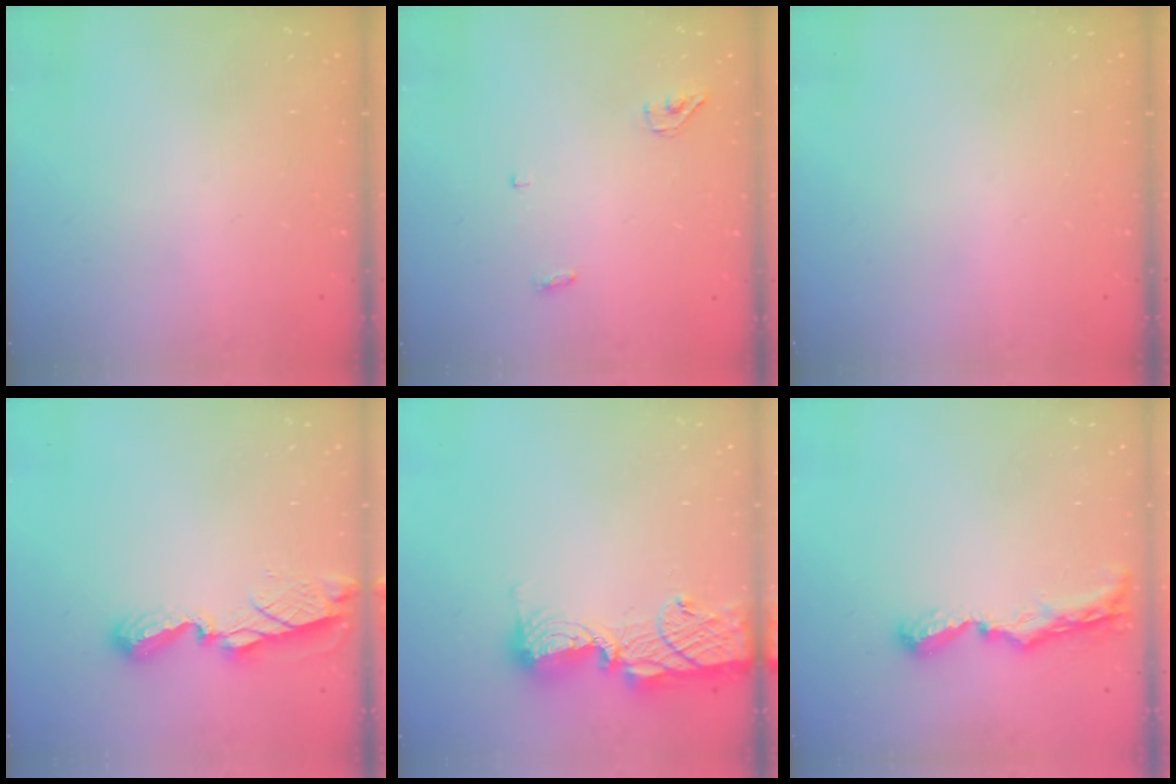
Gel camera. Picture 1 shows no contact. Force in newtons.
{"total": 3.6, "press": 3.5, "slide": 0.9}
{"total": 0.0}
{"total": 8.3, "press": 8.3, "slide": 0.7}
{"total": 13.6, "press": 13.5, "slide": 1.0}
{"total": 8.6, "press": 8.5, "slide": 0.8}